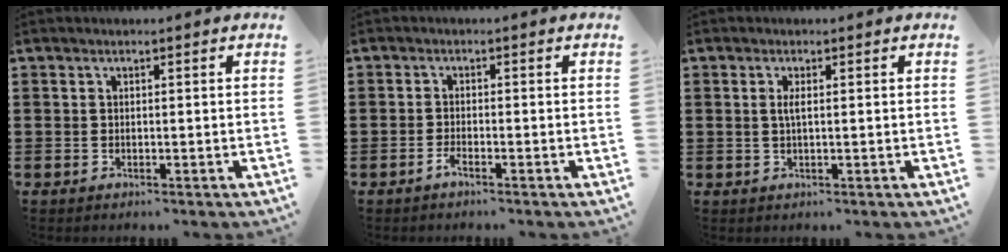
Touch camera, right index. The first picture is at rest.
{"total": 1.5, "force": [-1.3, 0.1, 0.8], "torque": [-0.024, -0.007, -0.026]}
{"total": 1.6, "force": [0.2, 0.3, 1.6], "torque": [-0.032, 0.001, 0.002]}